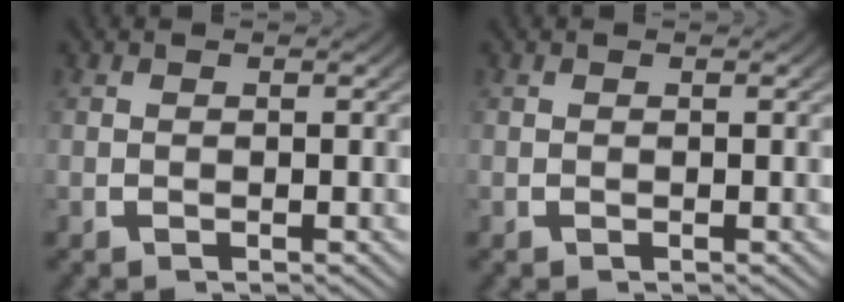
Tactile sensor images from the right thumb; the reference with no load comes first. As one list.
[{"total": 0.0}]